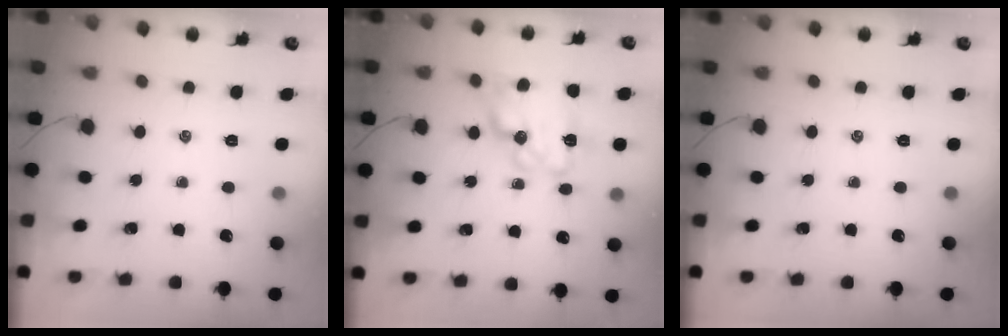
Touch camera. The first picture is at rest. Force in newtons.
{"total": 14.2, "press": 14.2, "slide": 0.4}
{"total": 0.0}